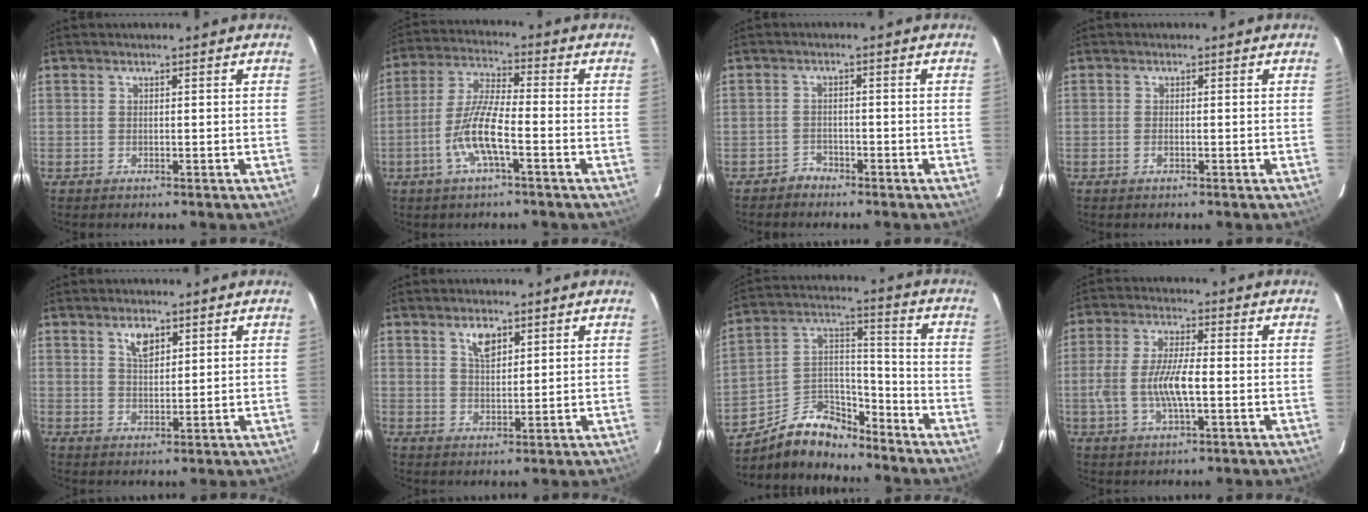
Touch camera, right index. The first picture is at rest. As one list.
[{"total": 9.3, "force": [-3.7, 1.5, 8.4], "torque": [-0.176, -0.001, -0.072]}, {"total": 2.2, "force": [-1.9, 1.1, -0.3], "torque": [0.005, 0.008, -0.034]}, {"total": 0.9, "force": [-0.4, 0.4, 0.6], "torque": [-0.014, 0.000, -0.008]}, {"total": 3.8, "force": [2.1, 1.9, 2.5], "torque": [-0.040, 0.005, 0.038]}, {"total": 4.2, "force": [2.4, 2.0, 2.8], "torque": [-0.047, 0.004, 0.043]}, {"total": 11.7, "force": [-9.5, 5.3, 4.3], "torque": [-0.086, 0.051, -0.168]}, {"total": 9.1, "force": [-1.6, 2.6, 8.5], "torque": [-0.173, 0.000, -0.032]}]